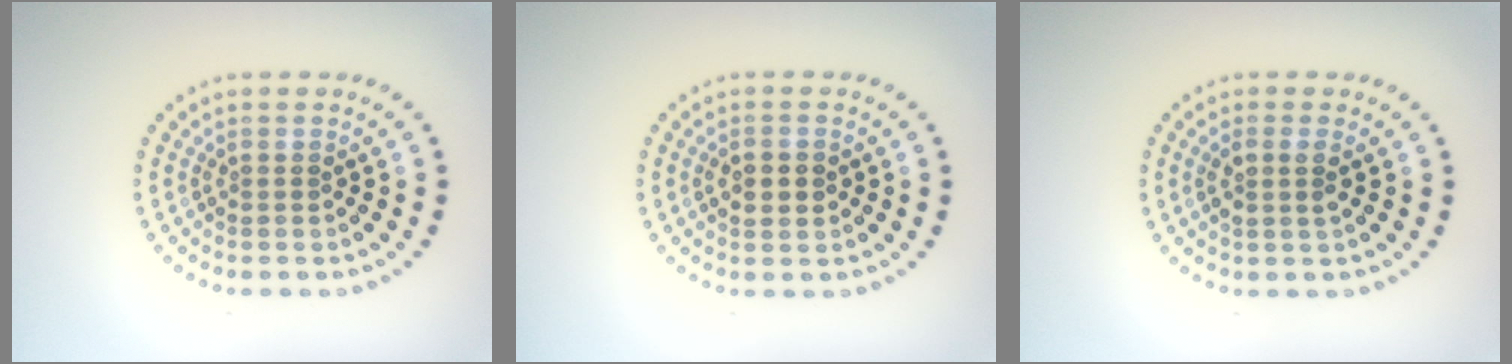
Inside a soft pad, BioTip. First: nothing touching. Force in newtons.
{"total": 2.2, "press": 2.2, "slide": 0.2}
{"total": 1.7, "press": 1.5, "slide": 0.8}